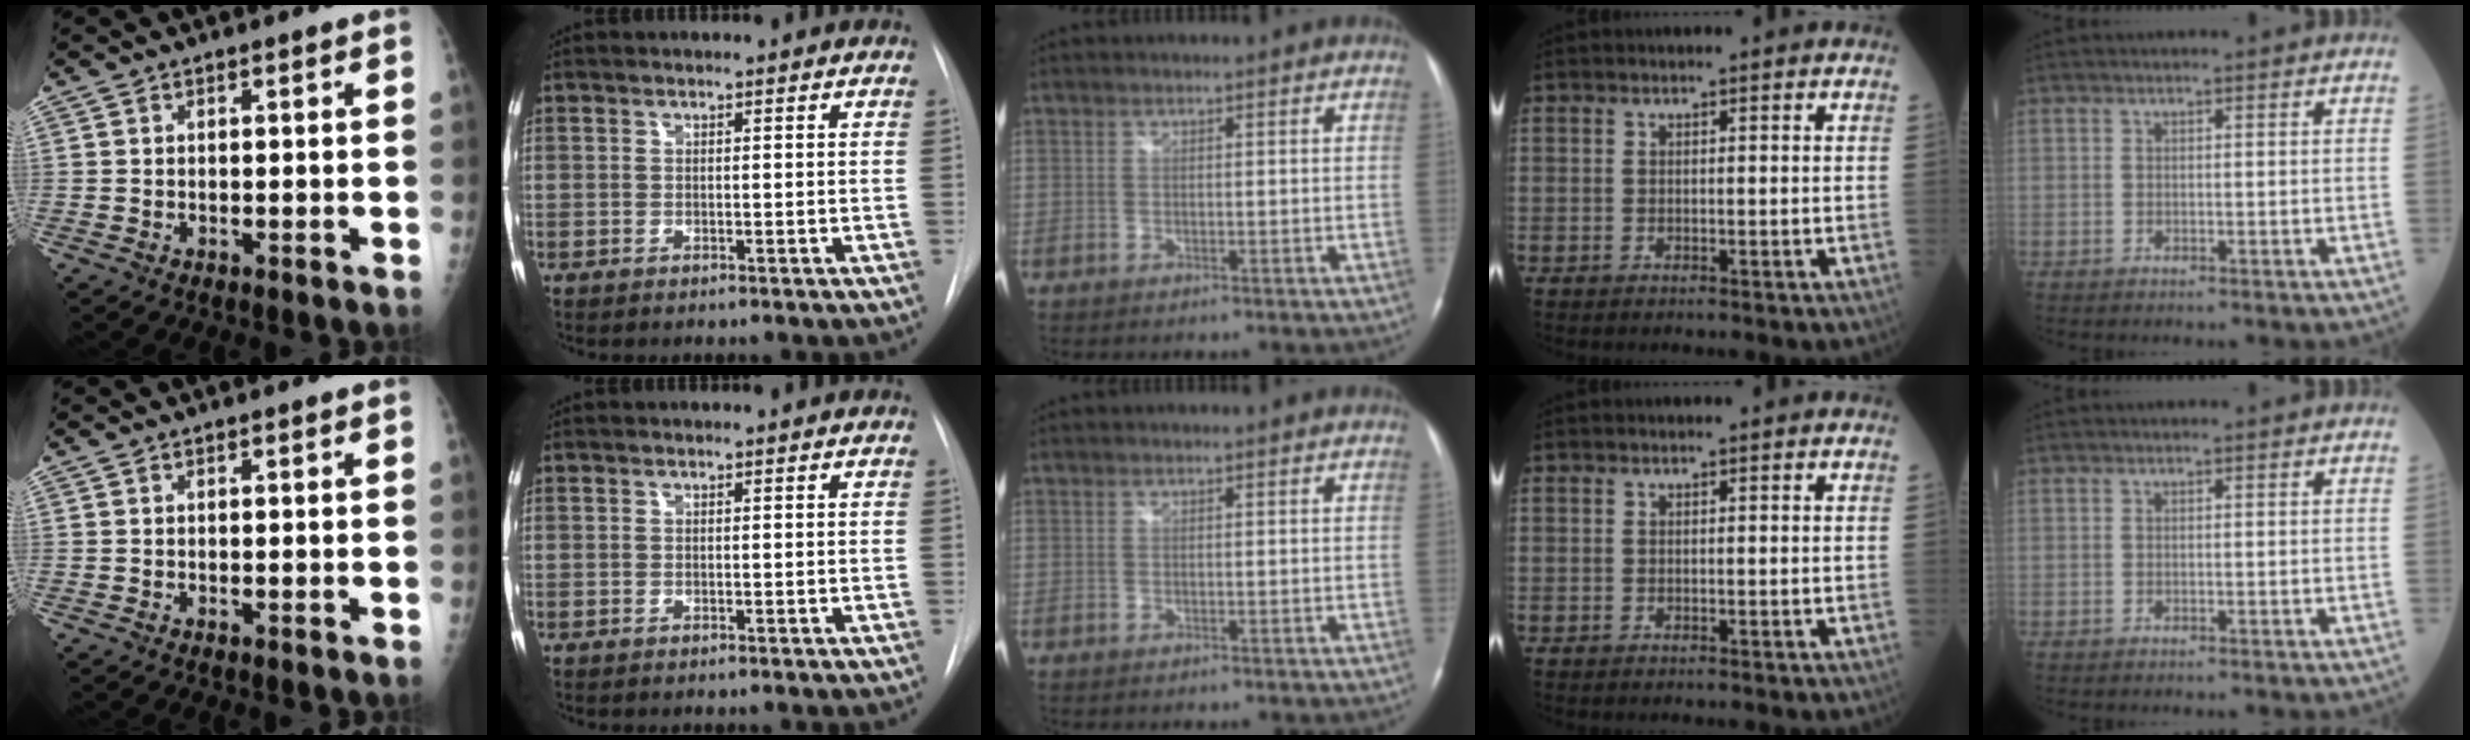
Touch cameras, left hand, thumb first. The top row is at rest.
{}